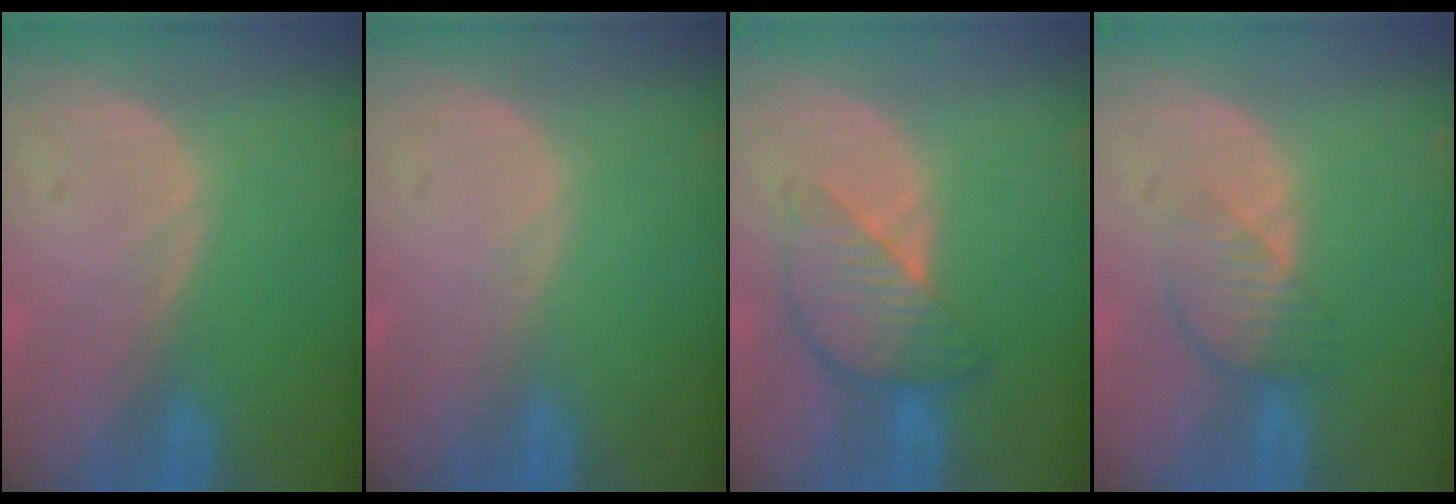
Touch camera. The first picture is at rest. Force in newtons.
{"total": 0.0}
{"total": 6.2, "press": 6.2, "slide": 0.4}
{"total": 3.9, "press": 3.6, "slide": 1.5}